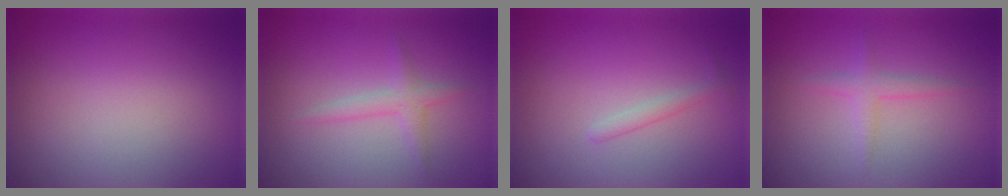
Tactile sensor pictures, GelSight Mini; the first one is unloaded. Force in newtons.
{"total": 1.7, "press": 1.7, "slide": 0.1}
{"total": 1.0, "press": 1.0, "slide": 0.0}
{"total": 1.5, "press": 1.5, "slide": 0.1}